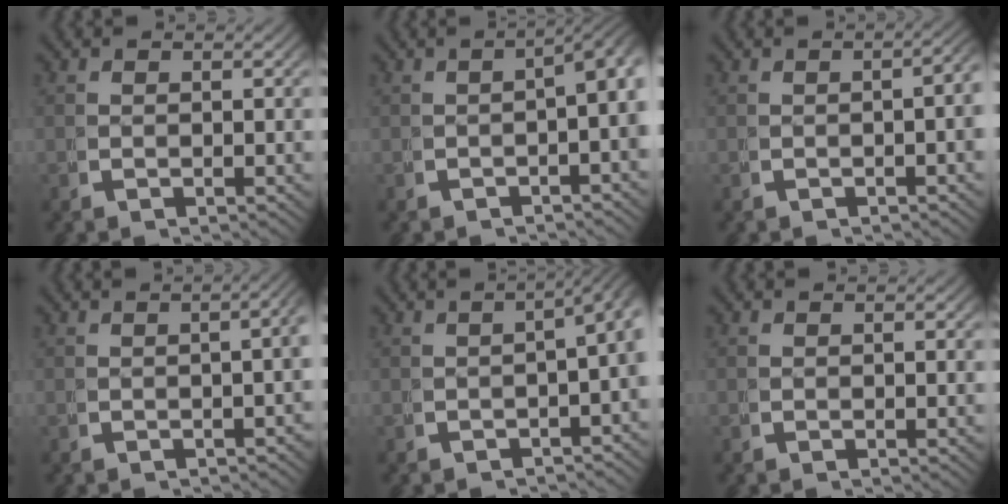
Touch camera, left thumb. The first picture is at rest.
{"total": 5.3, "force": [-0.5, 2.1, 4.8], "torque": [-0.063, 0.004, -0.009]}
{"total": 3.2, "force": [-0.6, 0.9, 3.1], "torque": [-0.036, 0.007, -0.008]}
{"total": 3.9, "force": [-0.5, 1.3, 3.6], "torque": [-0.040, 0.012, -0.009]}
{"total": 5.6, "force": [-0.7, 2.8, 4.8], "torque": [-0.054, 0.014, -0.016]}
{"total": 0.0}